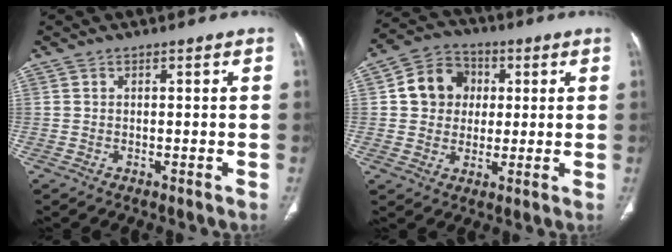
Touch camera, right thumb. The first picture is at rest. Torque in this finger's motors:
{"motor_torque": [-0.69, 0.73, -0.04, 0.04, 0.10]}